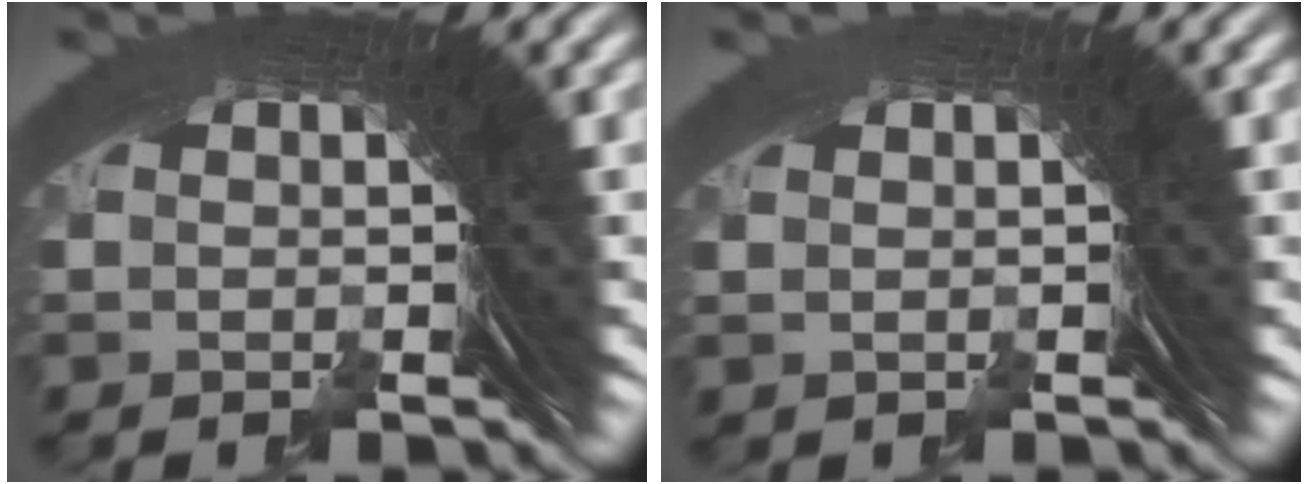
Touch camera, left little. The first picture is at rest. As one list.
[{"total": 0.0}]